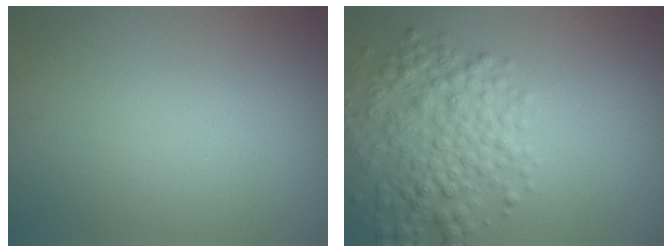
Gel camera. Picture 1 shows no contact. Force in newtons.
{"total": 5.2, "press": 5.2, "slide": 0.2}